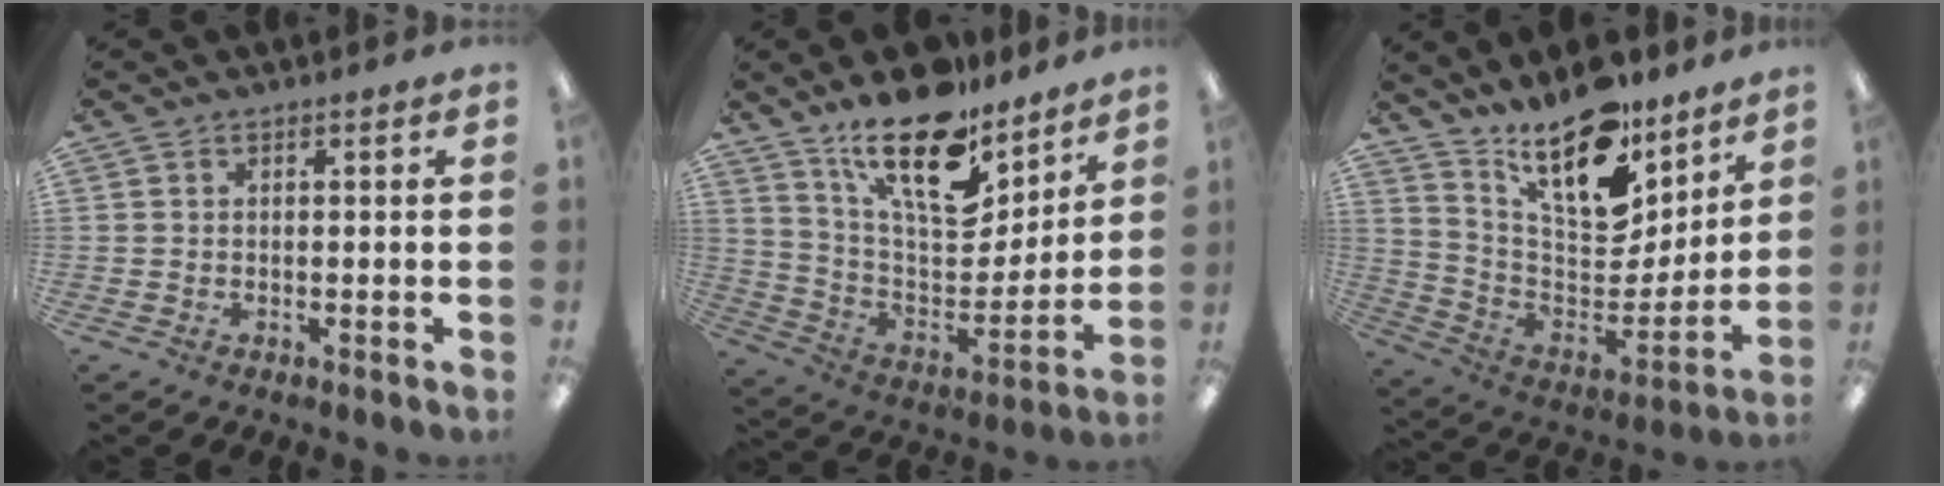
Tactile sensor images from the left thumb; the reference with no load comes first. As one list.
[{"total": 21.5, "force": [15.4, 8.4, 12.3], "torque": [-0.202, -0.106, 0.269]}, {"total": 19.6, "force": [15.2, 7.4, 10.0], "torque": [-0.172, -0.117, 0.269]}]